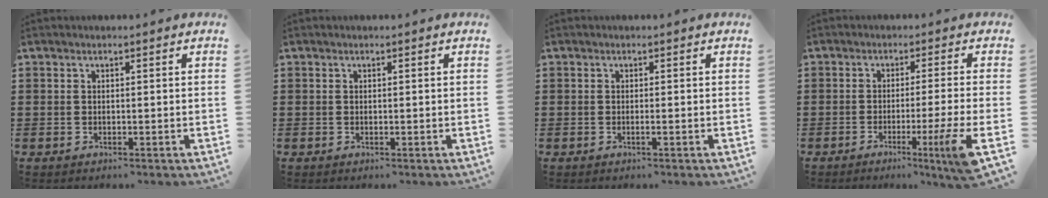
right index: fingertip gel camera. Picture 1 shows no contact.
{"total": 0.0}
{"total": 0.8, "force": [-0.3, -0.3, 0.7], "torque": [-0.012, -0.007, -0.004]}
{"total": 7.4, "force": [-3.1, -1.3, 6.5], "torque": [-0.105, -0.023, -0.054]}